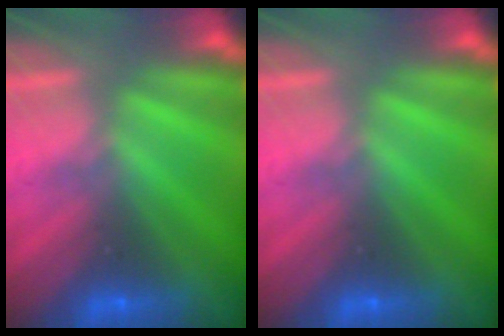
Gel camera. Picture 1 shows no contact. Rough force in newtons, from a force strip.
{"total": 0.0}